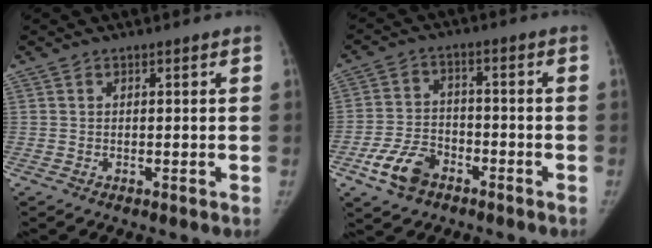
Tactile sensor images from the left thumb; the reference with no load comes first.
{"total": 8.6, "force": [-4.9, 5.5, 4.4], "torque": [-0.077, 0.023, -0.089]}